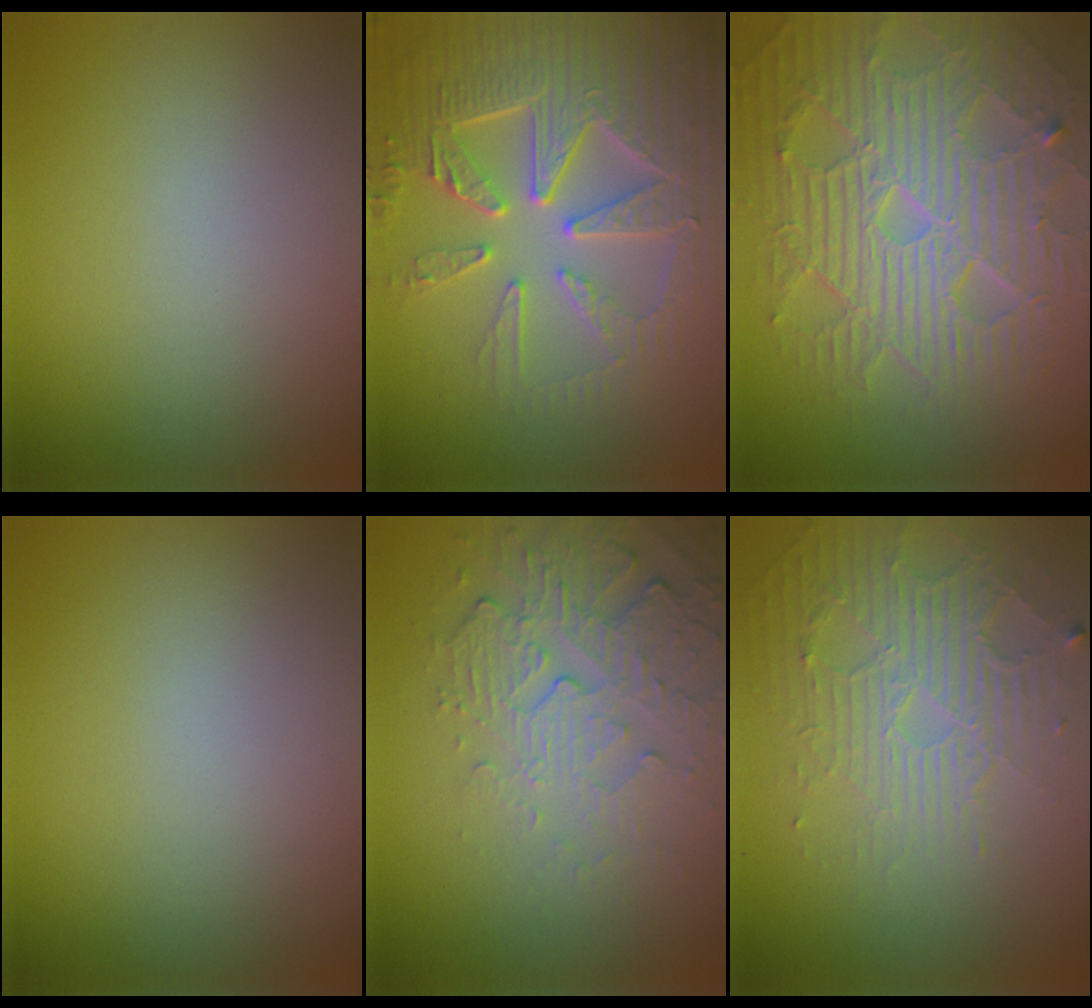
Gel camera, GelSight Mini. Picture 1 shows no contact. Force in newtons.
{"total": 8.0, "press": 6.3, "slide": 4.9}
{"total": 10.3, "press": 6.6, "slide": 7.9}
{"total": 0.0}
{"total": 5.5, "press": 3.7, "slide": 4.1}
{"total": 4.7, "press": 3.3, "slide": 3.3}